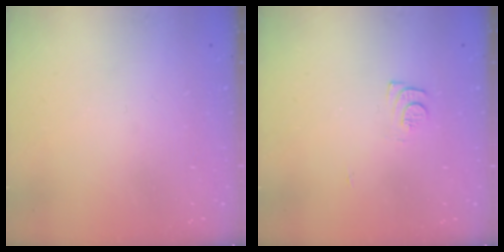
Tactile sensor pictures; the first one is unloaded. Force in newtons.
{"total": 7.0, "press": 7.0, "slide": 0.6}